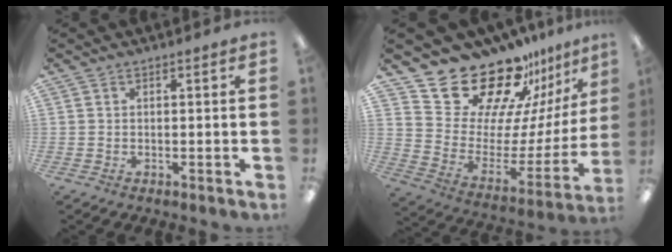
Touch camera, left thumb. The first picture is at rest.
{"total": 24.4, "force": [21.0, 9.6, 7.9], "torque": [-0.125, -0.165, 0.378]}